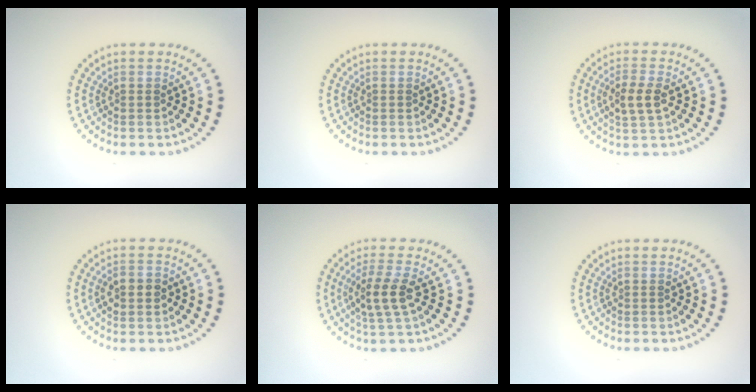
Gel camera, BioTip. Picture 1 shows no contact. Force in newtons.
{"total": 0.0}
{"total": 2.7, "press": 2.6, "slide": 0.7}
{"total": 2.3, "press": 2.3, "slide": 0.2}
{"total": 3.4, "press": 2.9, "slide": 1.6}
{"total": 0.0}